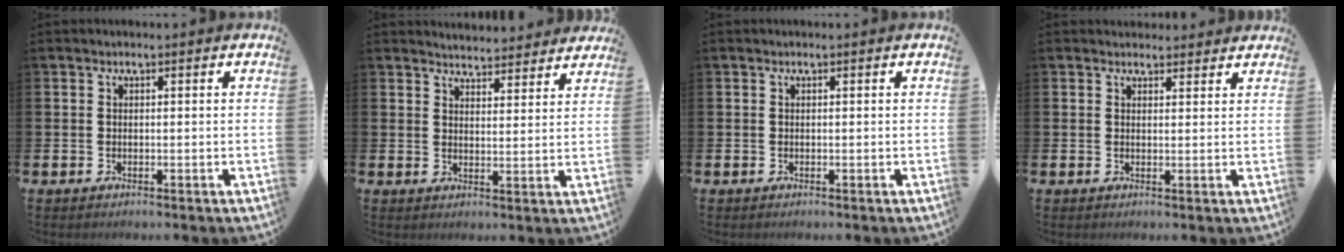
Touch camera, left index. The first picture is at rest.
{"total": 4.3, "force": [4.2, 0.6, -0.3], "torque": [-0.006, -0.029, 0.076]}
{"total": 0.0}
{"total": 2.2, "force": [2.0, 0.8, -0.1], "torque": [0.016, -0.010, 0.034]}